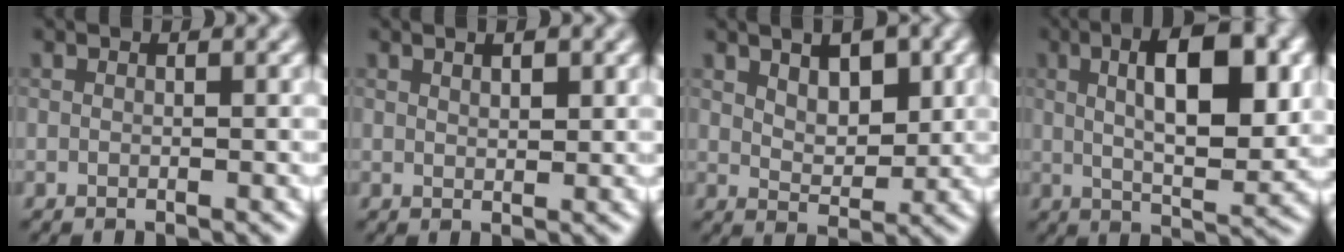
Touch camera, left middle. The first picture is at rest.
{"total": 1.1, "force": [0.6, 0.3, 0.9], "torque": [-0.011, 0.002, 0.016]}
{"total": 3.9, "force": [1.5, 2.2, 2.8], "torque": [-0.035, 0.005, 0.022]}
{"total": 9.1, "force": [1.4, 3.0, 8.5], "torque": [-0.124, 0.006, 0.027]}